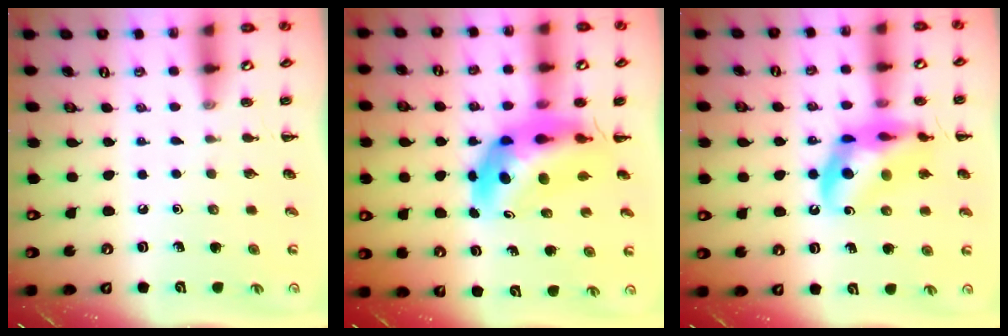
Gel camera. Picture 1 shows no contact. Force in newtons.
{"total": 10.1, "press": 9.6, "slide": 3.3}
{"total": 15.7, "press": 15.3, "slide": 3.4}